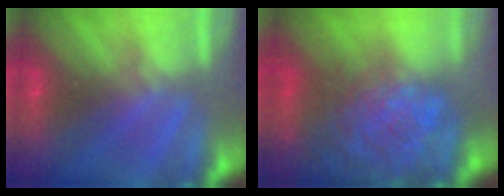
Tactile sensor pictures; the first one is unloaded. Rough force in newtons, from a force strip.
{"total": 9.4}